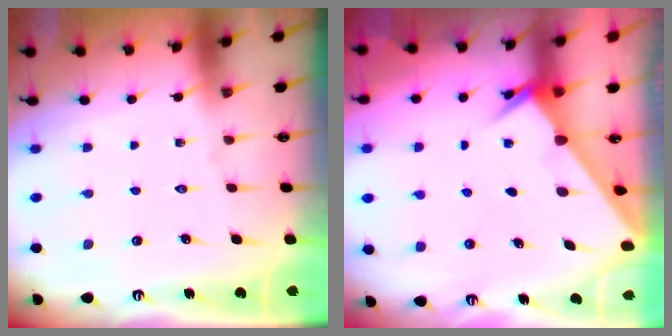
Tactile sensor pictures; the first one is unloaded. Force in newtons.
{"total": 2.4, "press": 2.4, "slide": 0.3}